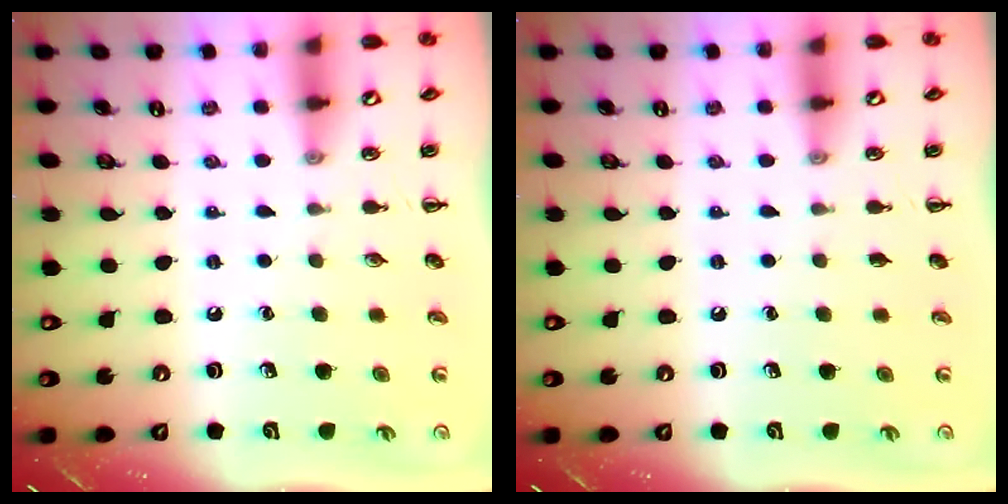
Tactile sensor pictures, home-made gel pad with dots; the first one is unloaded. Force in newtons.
{"total": 0.0}